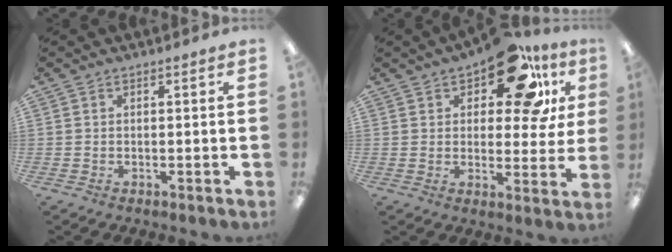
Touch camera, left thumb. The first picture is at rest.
{"total": 19.1, "force": [11.0, 8.6, 12.9], "torque": [-0.187, -0.046, 0.179]}